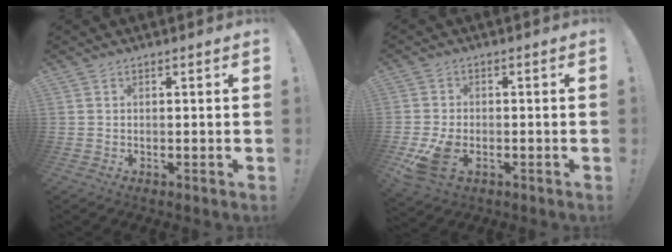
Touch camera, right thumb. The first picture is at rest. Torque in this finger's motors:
{"motor_torque": [1.50, 1.08, 0.60, -0.54, 0.34]}